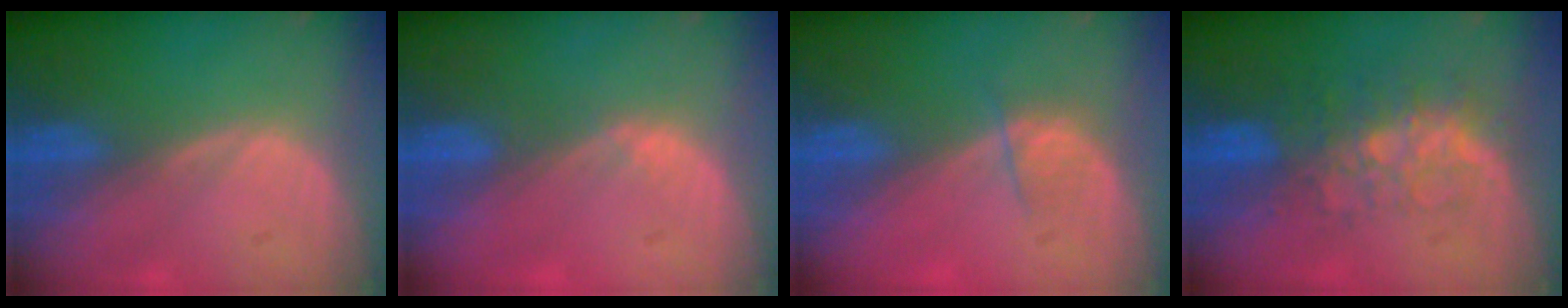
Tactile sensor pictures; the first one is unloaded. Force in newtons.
{"total": 1.0, "press": 0.8, "slide": 0.6}
{"total": 2.2, "press": 2.0, "slide": 0.9}
{"total": 8.2, "press": 7.0, "slide": 4.1}